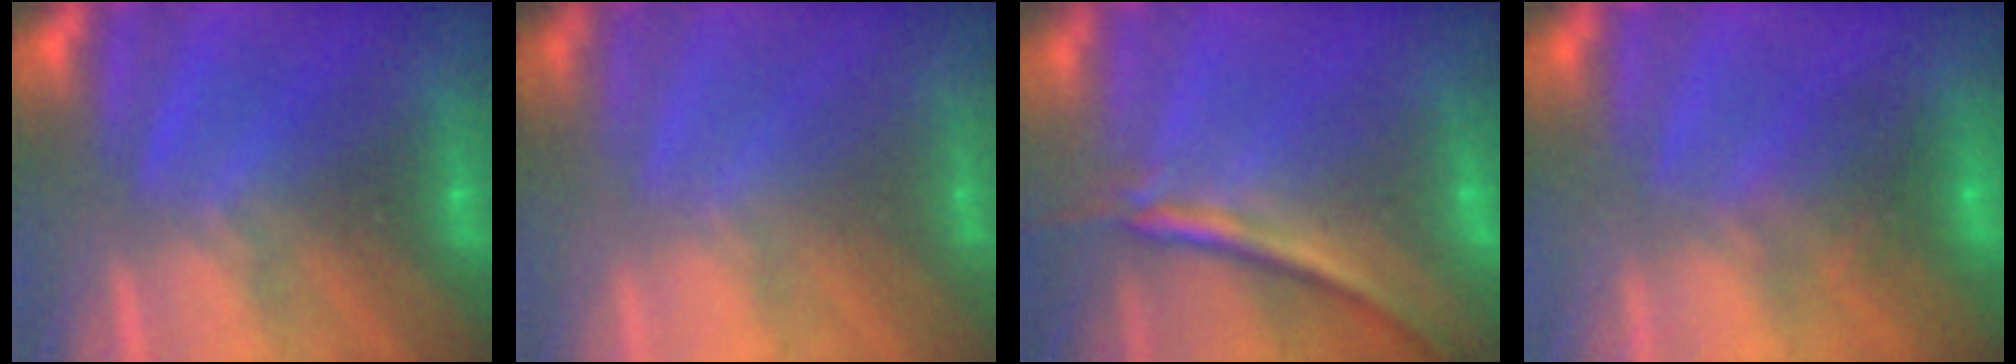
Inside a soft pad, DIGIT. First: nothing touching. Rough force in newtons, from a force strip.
{"total": 1.7}
{"total": 7.2}
{"total": 7.3}